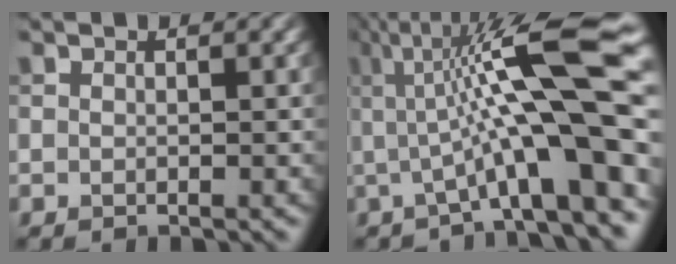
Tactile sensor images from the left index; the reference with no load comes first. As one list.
[{"total": 14.1, "force": [1.7, 3.2, 13.6], "torque": [-0.199, 0.022, 0.025]}]